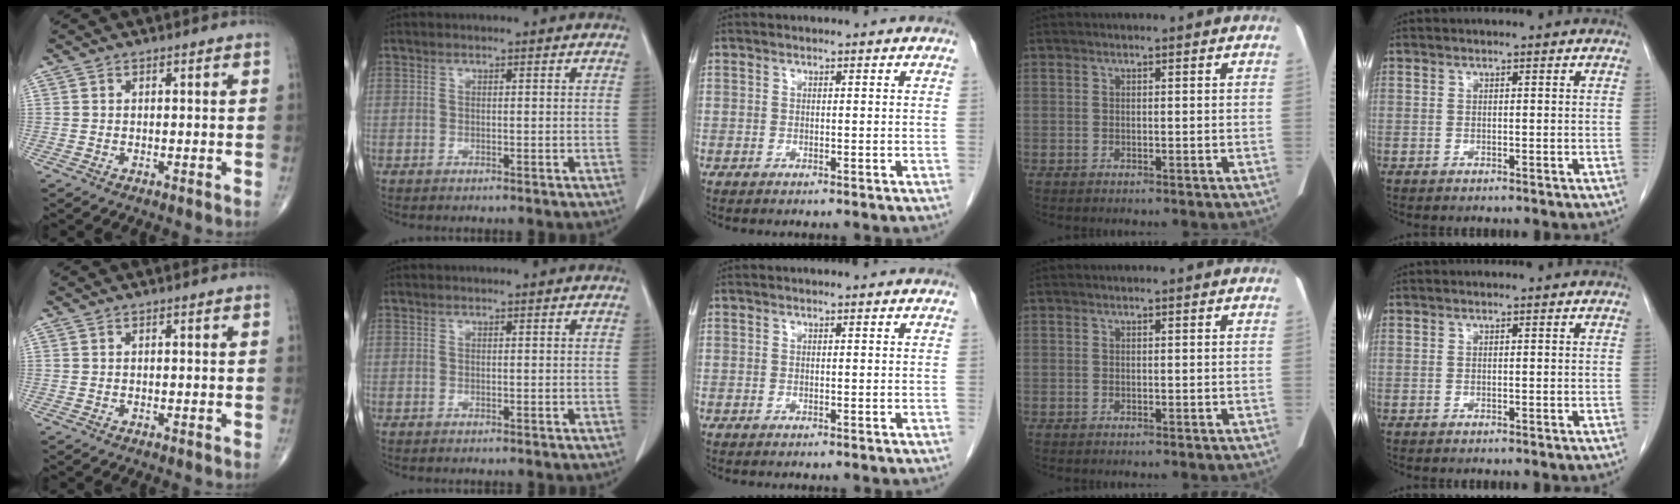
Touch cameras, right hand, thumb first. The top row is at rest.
{}